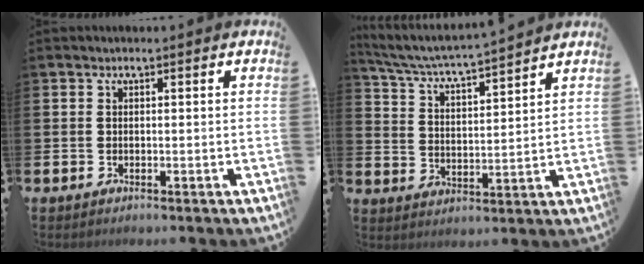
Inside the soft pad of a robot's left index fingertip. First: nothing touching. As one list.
[{"total": 4.9, "force": [4.7, -0.1, 1.1], "torque": [-0.048, -0.041, 0.075]}]